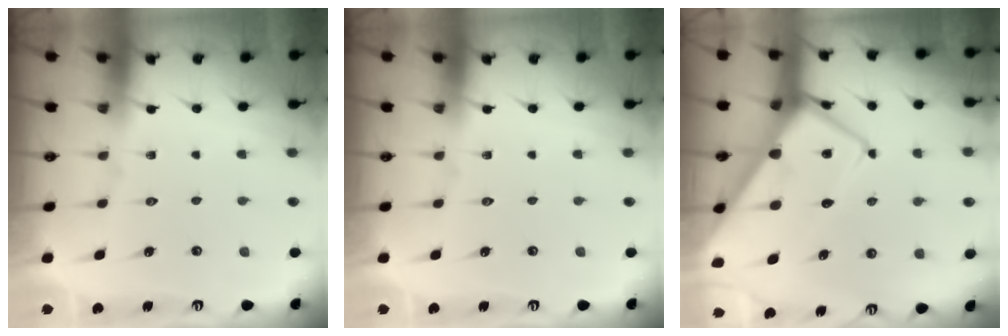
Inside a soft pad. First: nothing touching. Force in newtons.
{"total": 0.0}
{"total": 13.1, "press": 13.0, "slide": 0.6}